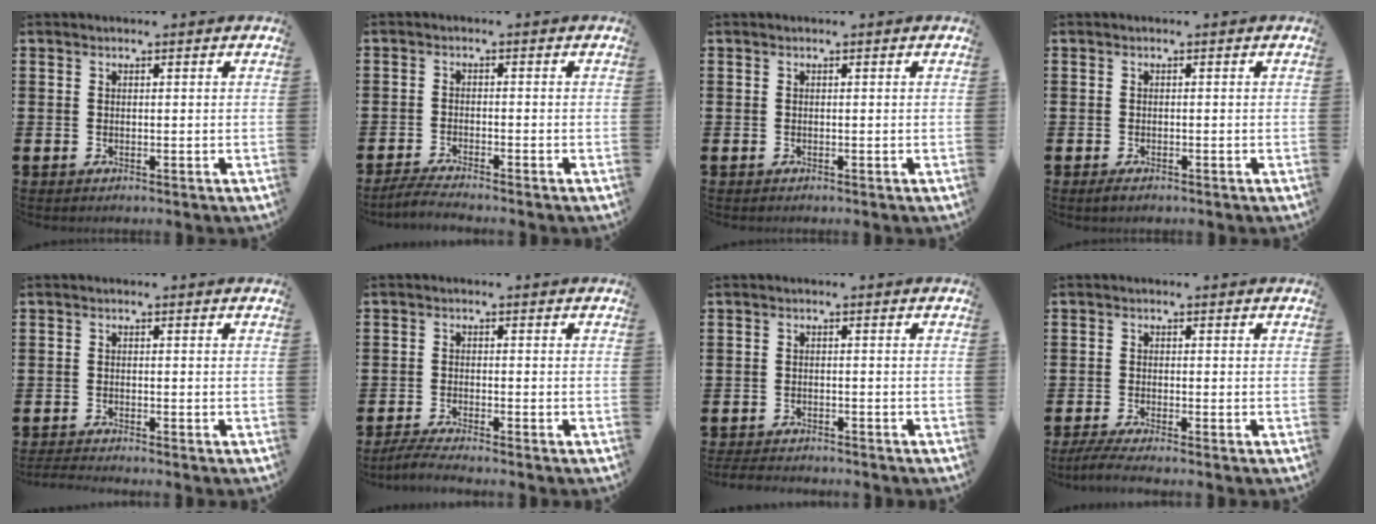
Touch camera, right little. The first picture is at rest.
{"total": 1.9, "force": [-1.7, -0.1, 0.8], "torque": [-0.014, 0.005, -0.032]}
{"total": 0.0}
{"total": 0.7, "force": [-0.4, 0.3, 0.5], "torque": [-0.010, 0.001, -0.009]}
{"total": 1.1, "force": [-1.1, -0.1, 0.3], "torque": [-0.005, -0.001, -0.021]}
{"total": 1.9, "force": [-1.6, 0.0, 1.1], "torque": [-0.017, 0.003, -0.029]}
{"total": 1.6, "force": [-1.6, 0.1, 0.1], "torque": [-0.006, 0.003, -0.034]}
{"total": 1.8, "force": [-1.3, 0.0, 1.3], "torque": [-0.020, 0.001, -0.023]}